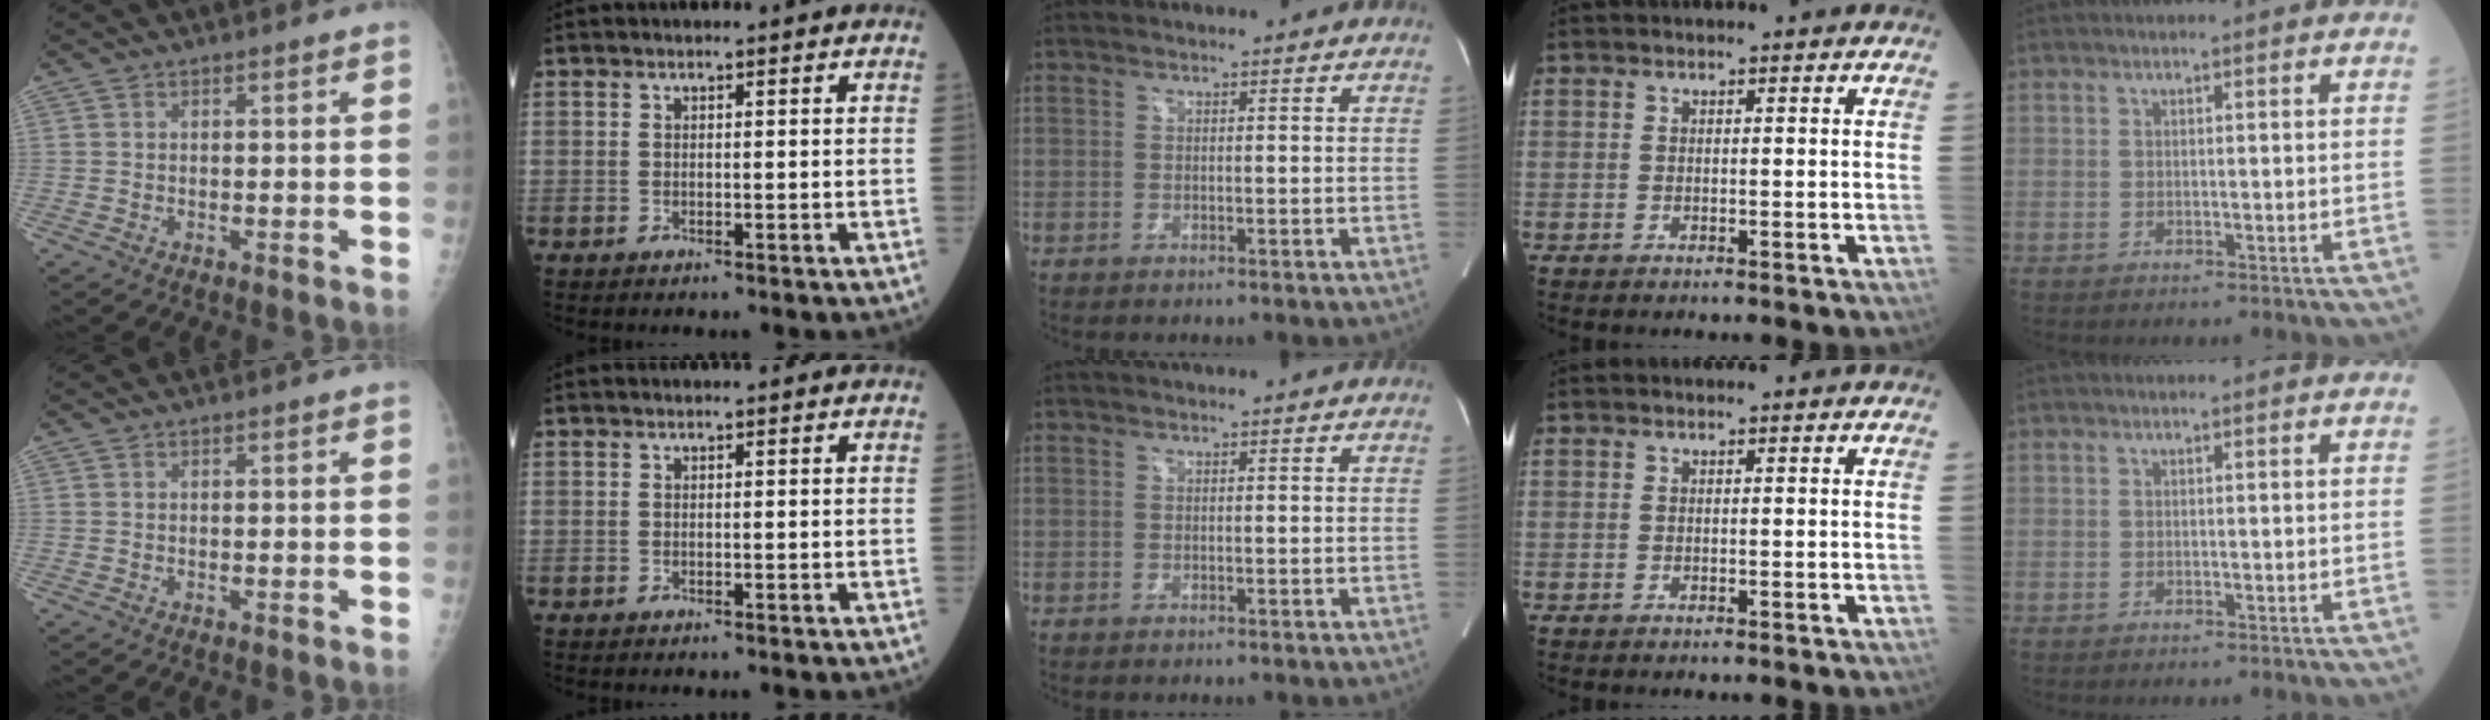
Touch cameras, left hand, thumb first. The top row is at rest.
{}